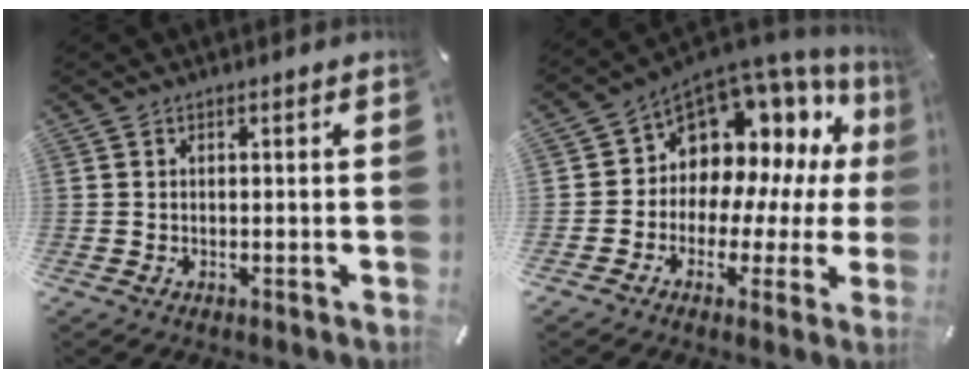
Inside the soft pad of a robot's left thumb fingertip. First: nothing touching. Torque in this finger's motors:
{"motor_torque": [1.65, 2.44, 0.79, 0.46, 0.10]}